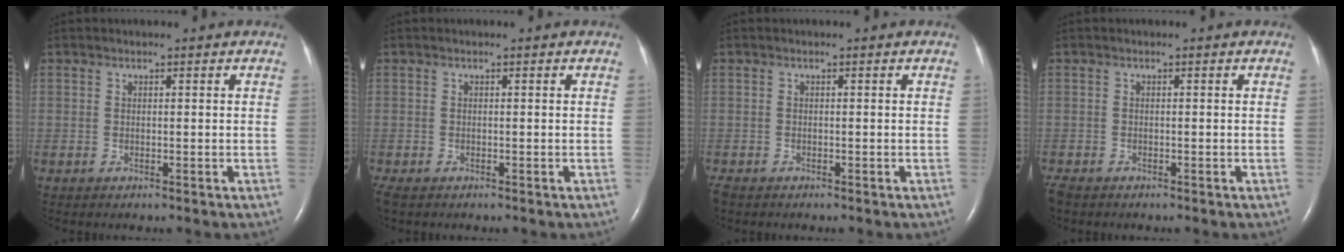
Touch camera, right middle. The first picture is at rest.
{"total": 1.6, "force": [-1.2, 0.7, 0.9], "torque": [-0.021, -0.005, -0.018]}
{"total": 1.6, "force": [-1.3, 0.7, 0.6], "torque": [-0.016, -0.004, -0.019]}
{"total": 2.1, "force": [-1.7, 0.9, 0.8], "torque": [-0.021, -0.005, -0.028]}